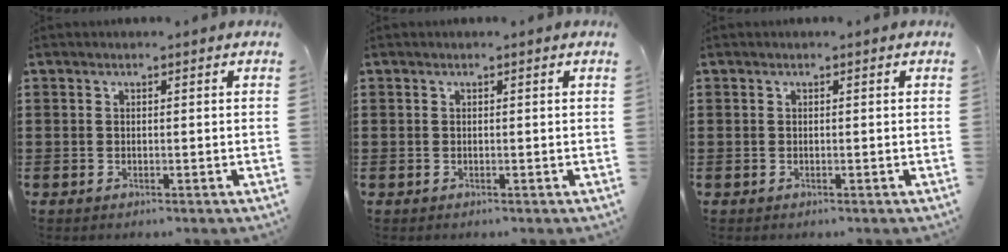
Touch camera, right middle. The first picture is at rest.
{"total": 0.0}
{"total": 0.0}